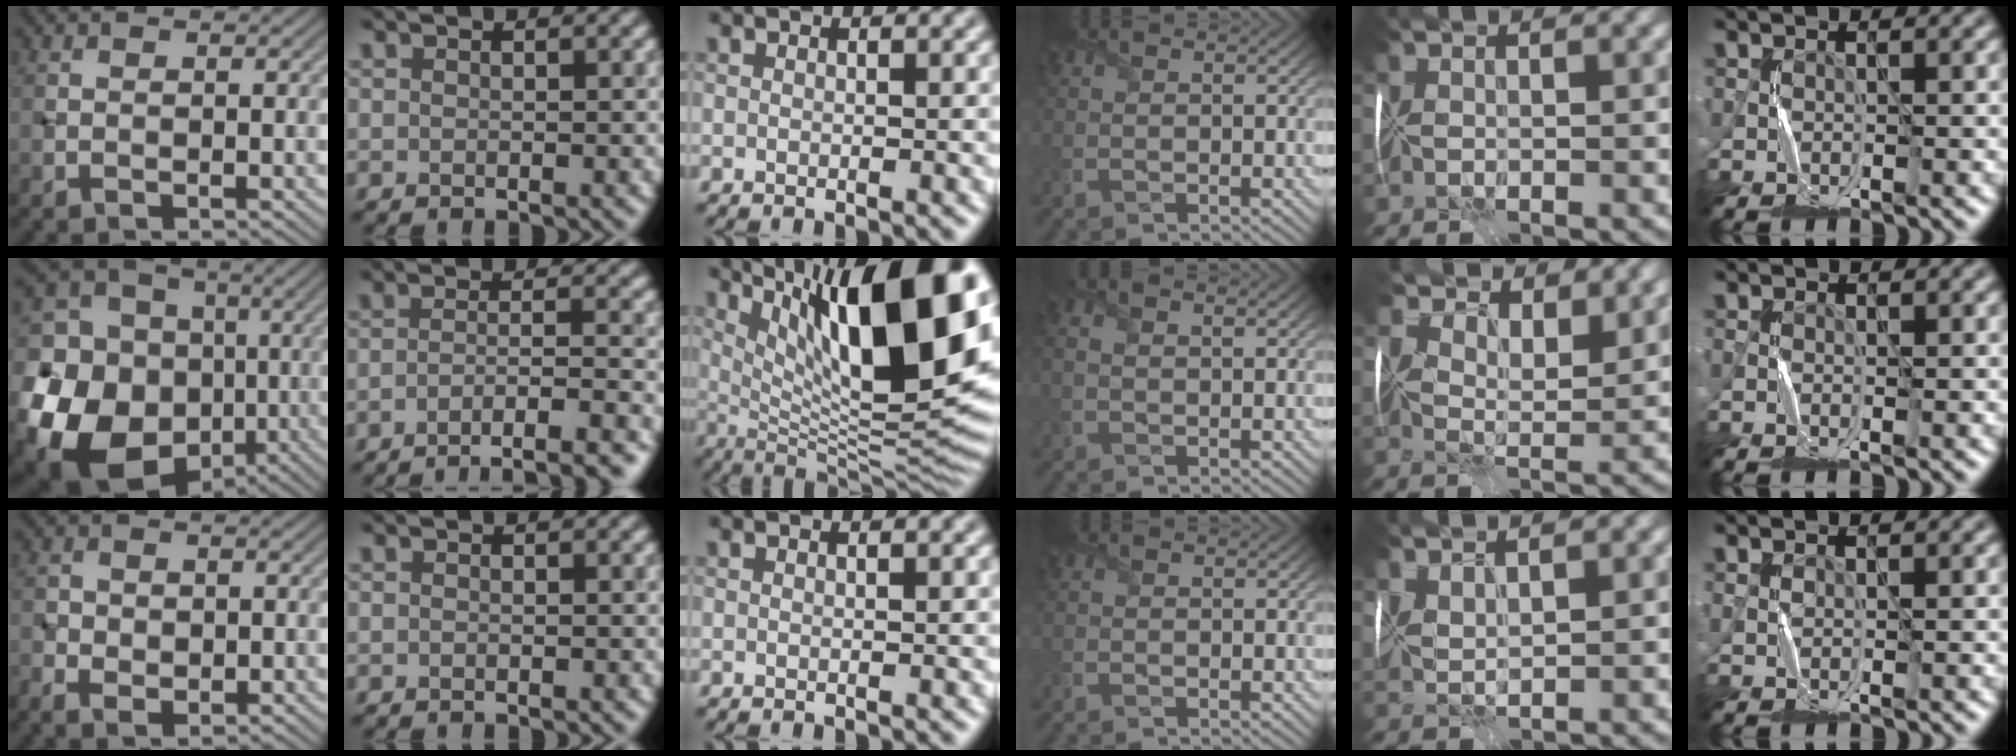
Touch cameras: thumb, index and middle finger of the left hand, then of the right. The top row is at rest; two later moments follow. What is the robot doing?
{"motion": "fold", "object": "memory foam"}